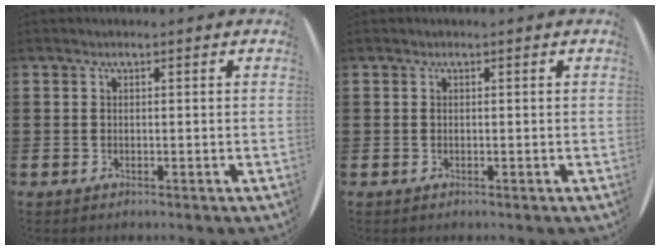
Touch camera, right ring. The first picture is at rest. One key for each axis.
{"total": 0.0}